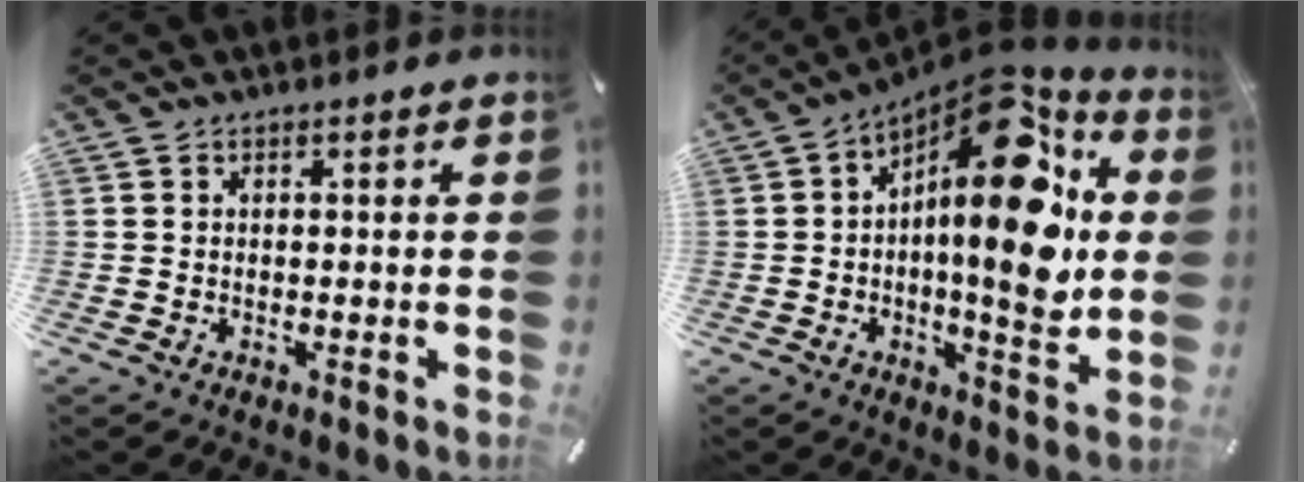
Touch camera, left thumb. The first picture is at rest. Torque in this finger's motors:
{"motor_torque": [1.88, 2.09, 2.77, 0.00, 0.33]}